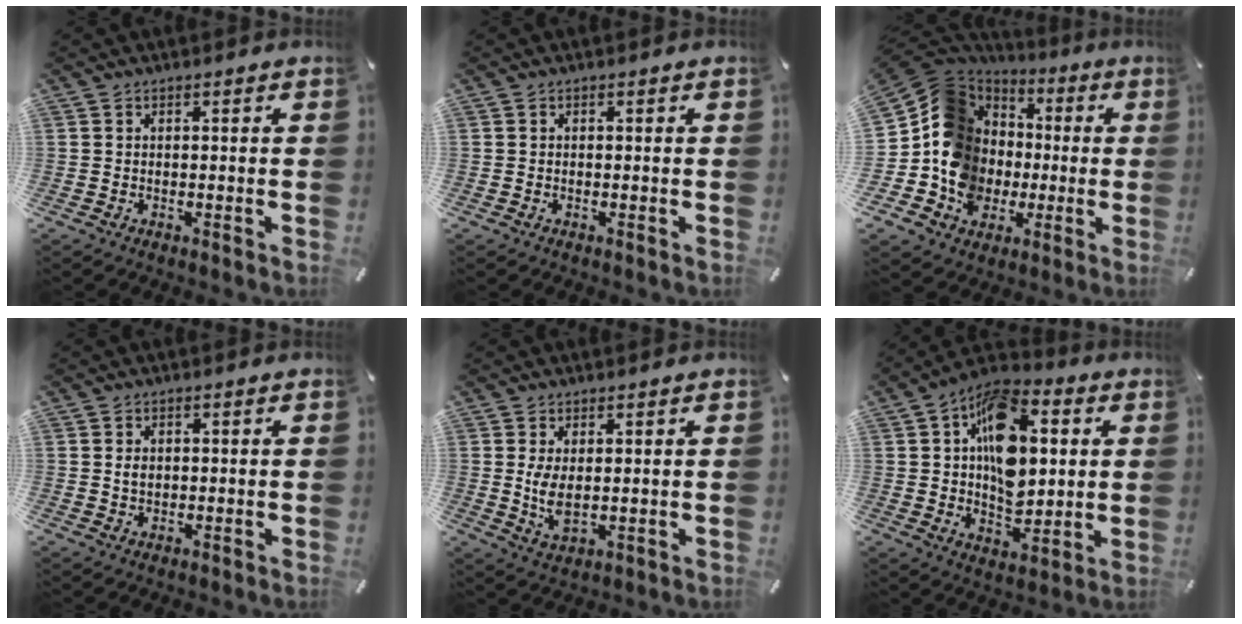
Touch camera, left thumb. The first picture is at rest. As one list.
[{"total": 0.0}, {"total": 17.2, "force": [-1.5, 15.6, 7.0], "torque": [-0.151, -0.008, -0.011]}, {"total": 1.9, "force": [0.3, 1.4, 1.2], "torque": [-0.028, 0.005, 0.003]}, {"total": 5.3, "force": [0.8, 2.5, 4.6], "torque": [-0.102, -0.008, 0.010]}, {"total": 16.9, "force": [3.1, 11.2, 12.3], "torque": [-0.202, -0.006, 0.056]}]